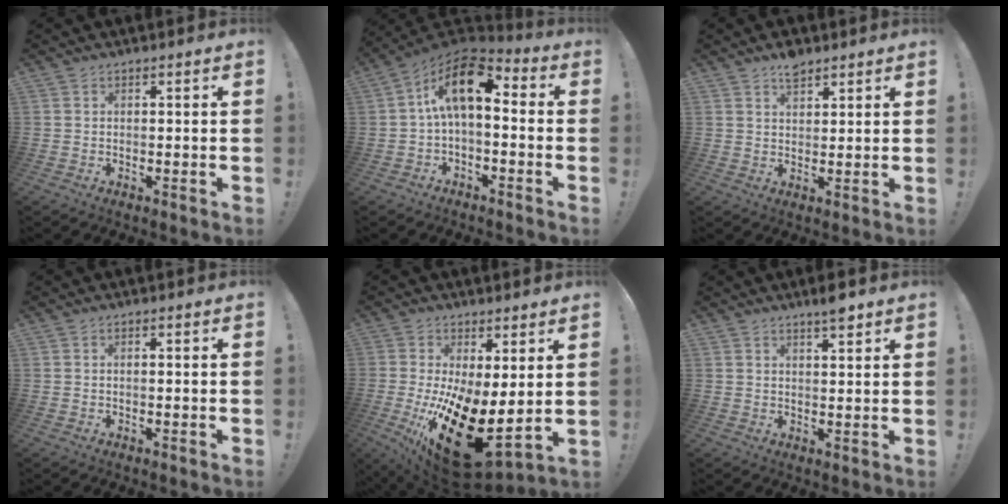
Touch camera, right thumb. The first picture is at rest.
{"total": 13.9, "force": [2.4, 6.6, 12.0], "torque": [-0.200, 0.004, 0.047]}
{"total": 4.6, "force": [3.5, 2.3, 1.9], "torque": [-0.018, -0.019, 0.061]}
{"total": 0.9, "force": [-0.4, -0.1, 0.7], "torque": [-0.018, 0.001, -0.007]}
{"total": 21.0, "force": [-5.4, 9.3, 18.1], "torque": [-0.279, 0.007, -0.066]}
{"total": 3.9, "force": [3.0, 0.4, 2.5], "torque": [-0.034, -0.021, 0.046]}